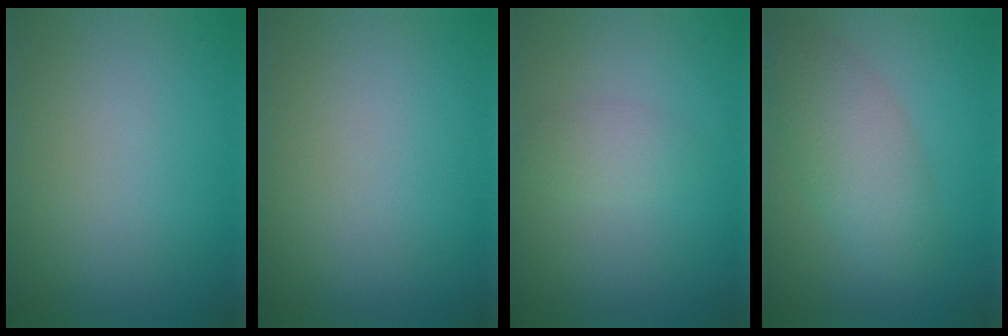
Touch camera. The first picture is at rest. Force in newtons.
{"total": 0.0}
{"total": 1.7, "press": 1.7, "slide": 0.0}
{"total": 4.6, "press": 4.6, "slide": 0.2}